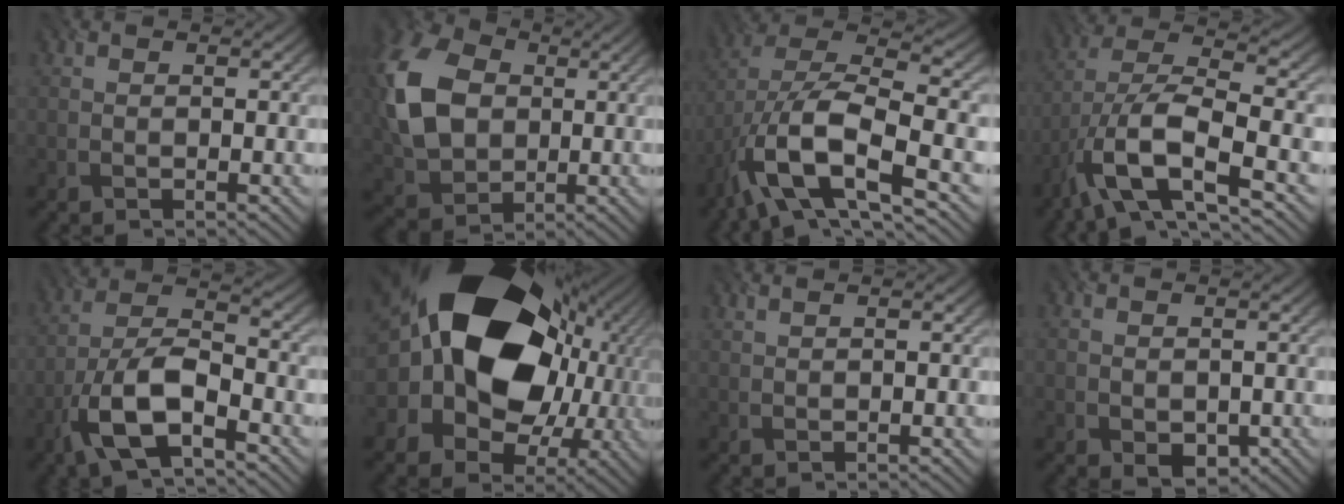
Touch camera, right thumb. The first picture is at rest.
{"total": 13.5, "force": [1.5, 10.0, 9.0], "torque": [-0.243, 0.017, 0.022]}
{"total": 14.3, "force": [-6.5, 5.6, 11.4], "torque": [-0.241, -0.021, -0.122]}
{"total": 12.9, "force": [-6.3, 4.6, 10.3], "torque": [-0.209, -0.008, -0.122]}
{"total": 10.3, "force": [-5.3, 4.0, 7.9], "torque": [-0.160, 0.004, -0.111]}
{"total": 22.2, "force": [4.0, 16.9, 13.9], "torque": [-0.258, -0.021, 0.095]}
{"total": 2.3, "force": [1.7, 0.4, 1.6], "torque": [-0.026, 0.002, 0.027]}
{"total": 2.2, "force": [-0.3, 1.7, 1.4], "torque": [-0.032, -0.015, 0.000]}